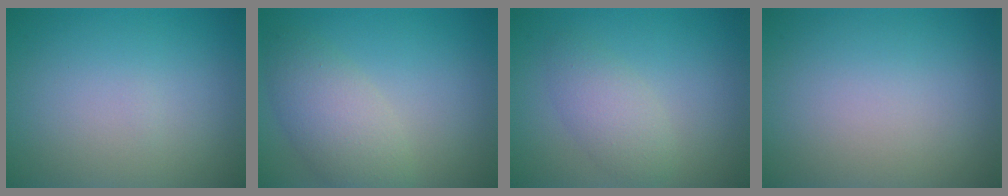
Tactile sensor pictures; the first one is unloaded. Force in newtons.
{"total": 4.1, "press": 4.1, "slide": 0.3}
{"total": 2.7, "press": 2.7, "slide": 0.1}
{"total": 0.0}